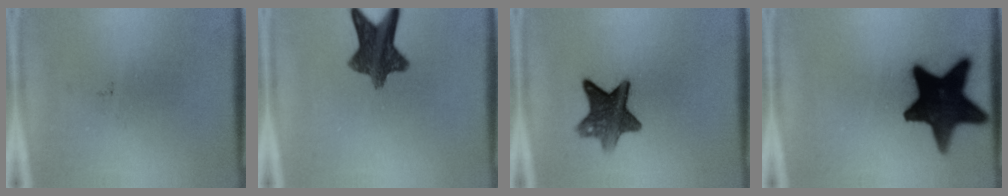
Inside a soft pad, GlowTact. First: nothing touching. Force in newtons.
{"total": 9.8}
{"total": 9.1}
{"total": 18.7}